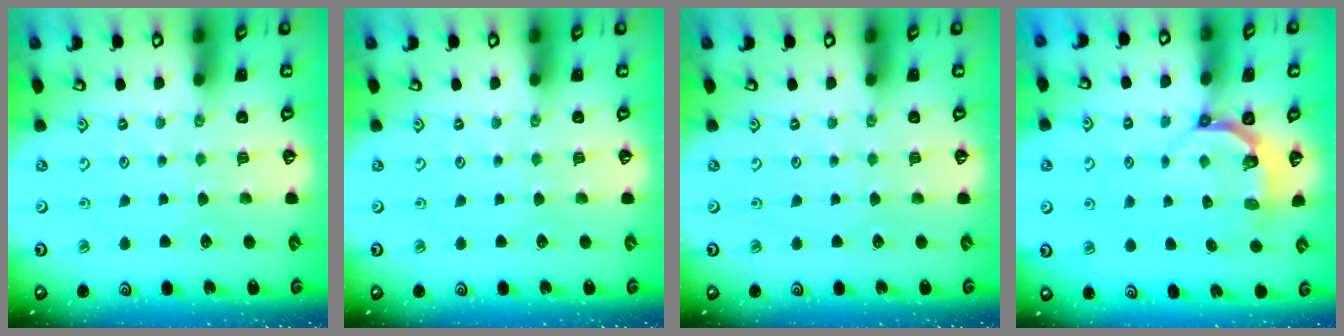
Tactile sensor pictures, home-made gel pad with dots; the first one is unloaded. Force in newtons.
{"total": 0.0}
{"total": 0.0}
{"total": 5.6, "press": 4.6, "slide": 3.1}